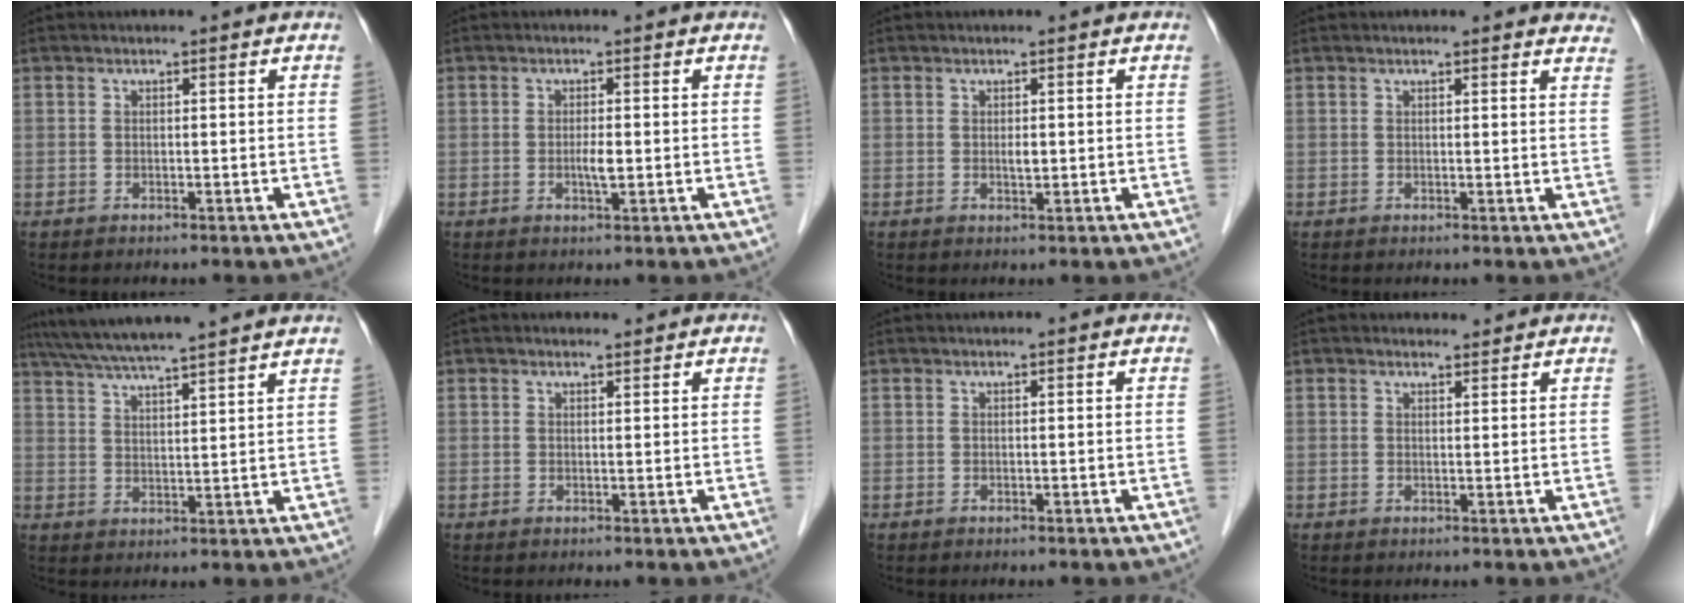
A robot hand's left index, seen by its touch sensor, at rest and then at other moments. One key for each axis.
{"total": 1.8, "fx": -0.2, "fy": 0.3, "fz": 1.8, "tx": -0.037, "ty": -0.001, "tz": -0.004}
{"total": 1.0, "fx": 0.1, "fy": 0.4, "fz": 0.9, "tx": -0.018, "ty": -0.002, "tz": 0.004}
{"total": 7.0, "fx": 6.5, "fy": 1.5, "fz": 2.1, "tx": -0.005, "ty": 0.002, "tz": 0.050}
{"total": 15.2, "fx": 13.2, "fy": -0.3, "fz": 7.5, "tx": -0.133, "ty": 0.036, "tz": 0.191}
{"total": 1.1, "fx": 1.0, "fy": 0.3, "fz": 0.2, "tx": -0.013, "ty": 0.004, "tz": 0.015}
{"total": 0.0}
{"total": 1.7, "fx": 1.6, "fy": 0.6, "fz": 0.1, "tx": -0.007, "ty": 0.004, "tz": 0.024}